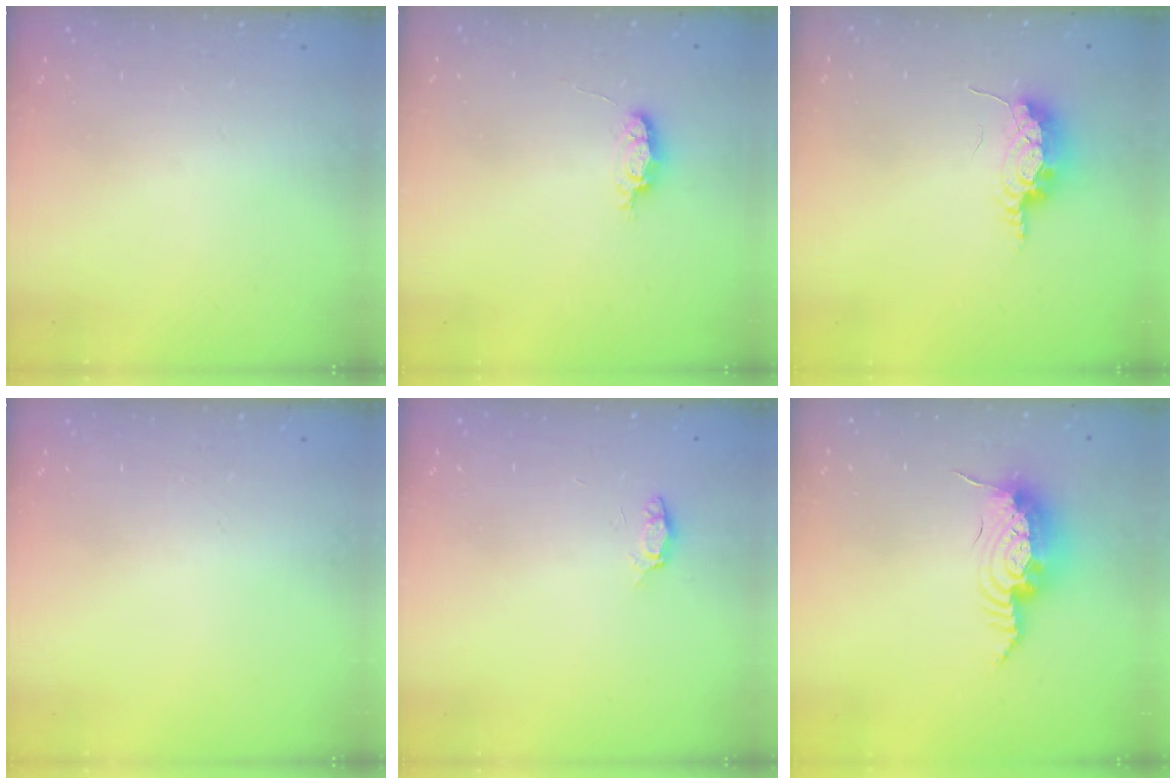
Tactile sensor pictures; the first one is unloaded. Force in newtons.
{"total": 3.7, "press": 3.7, "slide": 0.5}
{"total": 8.7, "press": 7.8, "slide": 4.0}
{"total": 0.0}
{"total": 3.6, "press": 3.6, "slide": 0.4}
{"total": 16.5, "press": 16.5, "slide": 0.8}